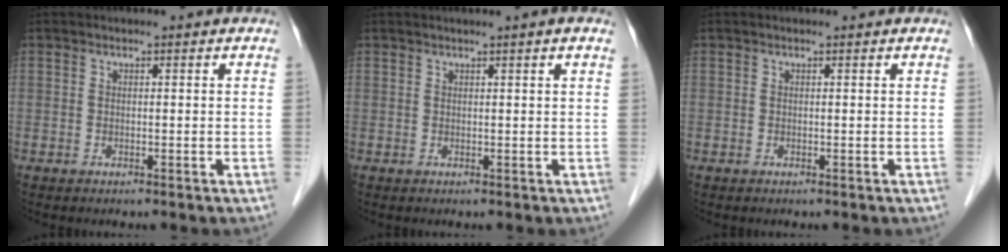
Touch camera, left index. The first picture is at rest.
{"total": 1.6, "force": [1.1, -0.5, 1.1], "torque": [-0.018, 0.005, 0.022]}
{"total": 0.0}